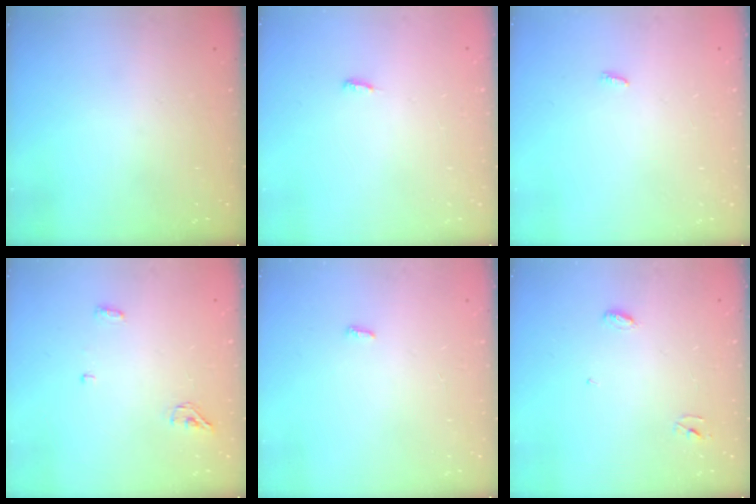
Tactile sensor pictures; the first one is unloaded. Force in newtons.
{"total": 4.9, "press": 4.2, "slide": 2.5}
{"total": 2.3, "press": 2.3, "slide": 0.3}
{"total": 4.0, "press": 3.9, "slide": 1.0}
{"total": 3.3, "press": 3.3, "slide": 0.6}
{"total": 3.4, "press": 3.4, "slide": 0.3}